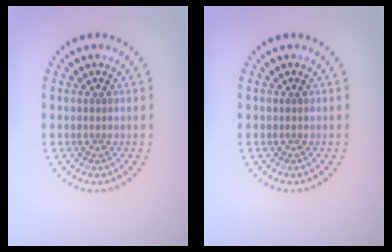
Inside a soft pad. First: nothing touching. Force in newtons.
{"total": 0.0}